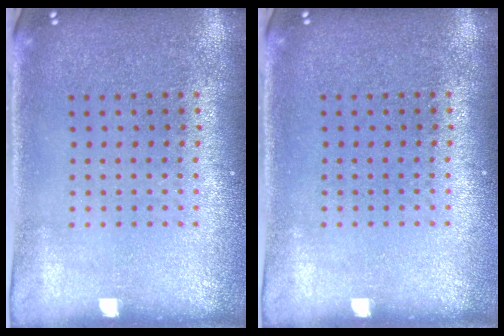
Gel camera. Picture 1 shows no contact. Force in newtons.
{"total": 0.0}